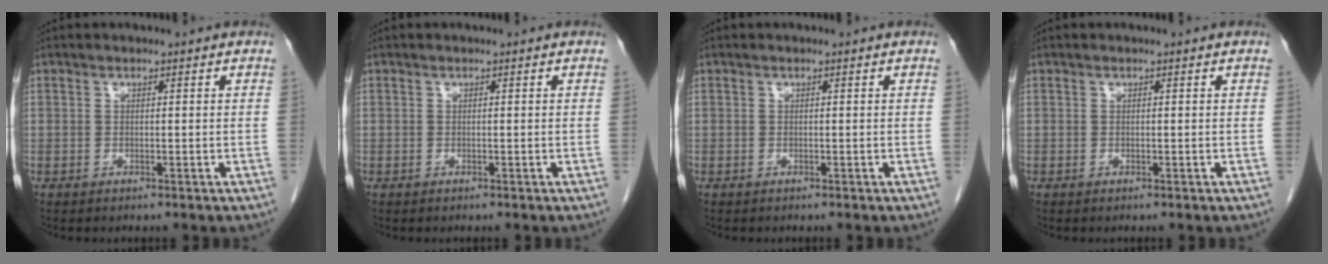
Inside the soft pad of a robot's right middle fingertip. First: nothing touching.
{"total": 0.0}
{"total": 0.0}
{"total": 0.0}